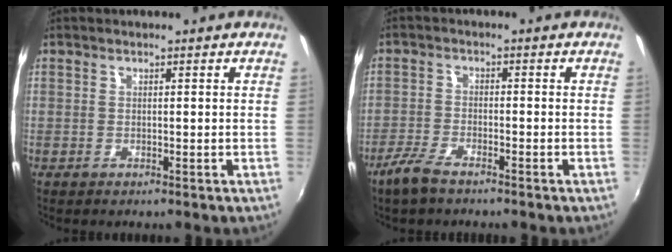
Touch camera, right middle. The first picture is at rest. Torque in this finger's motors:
{"motor_torque": [0.59, -0.49, 0.22, 0.04]}